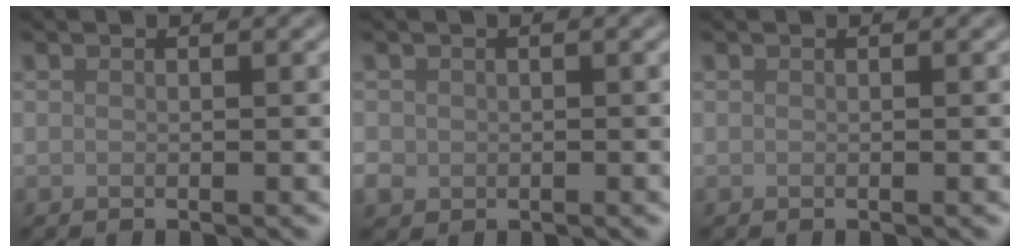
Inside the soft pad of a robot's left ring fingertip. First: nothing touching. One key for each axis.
{"total": 1.4, "fx": -0.1, "fy": 1.3, "fz": 0.3, "tx": -0.004, "ty": -0.004, "tz": -0.006}
{"total": 0.0}